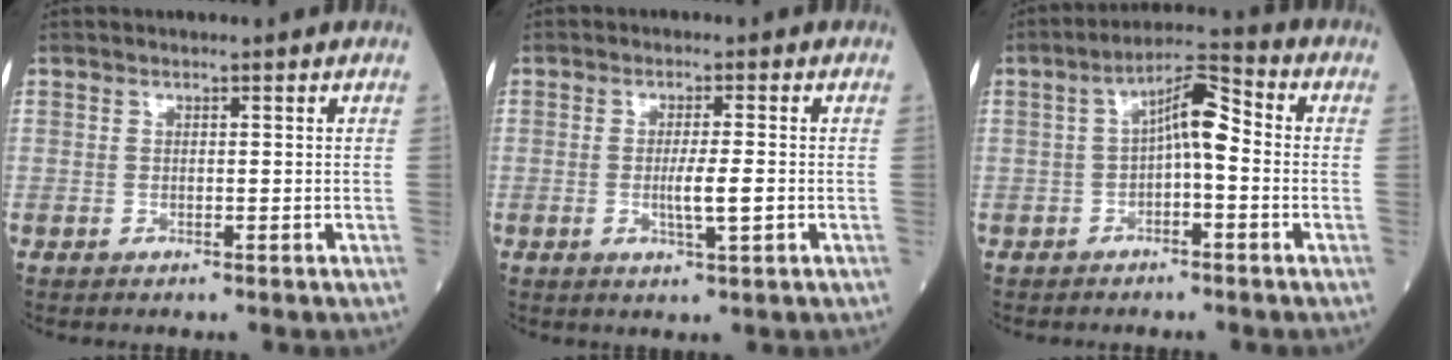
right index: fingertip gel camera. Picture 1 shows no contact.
{"total": 3.9, "force": [-0.7, 0.0, 3.8], "torque": [-0.066, -0.005, -0.011]}
{"total": 6.7, "force": [-0.3, 1.6, 6.5], "torque": [-0.107, 0.030, -0.009]}